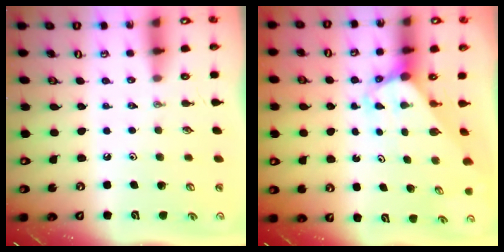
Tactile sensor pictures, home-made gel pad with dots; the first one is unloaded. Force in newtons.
{"total": 3.2, "press": 3.2, "slide": 0.2}